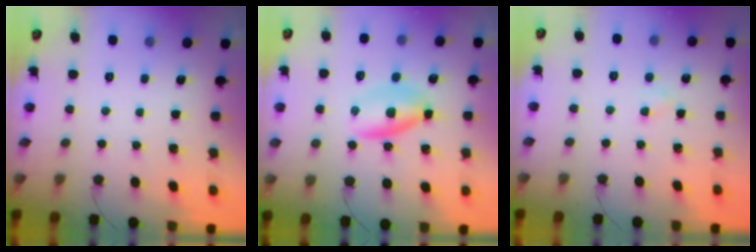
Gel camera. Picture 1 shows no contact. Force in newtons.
{"total": 5.7, "press": 5.6, "slide": 1.1}
{"total": 2.3, "press": 2.1, "slide": 1.0}